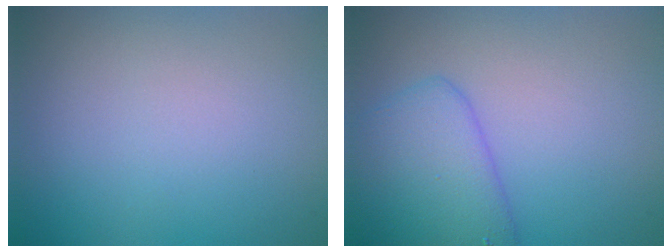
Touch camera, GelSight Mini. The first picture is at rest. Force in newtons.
{"total": 4.4, "press": 4.3, "slide": 0.3}